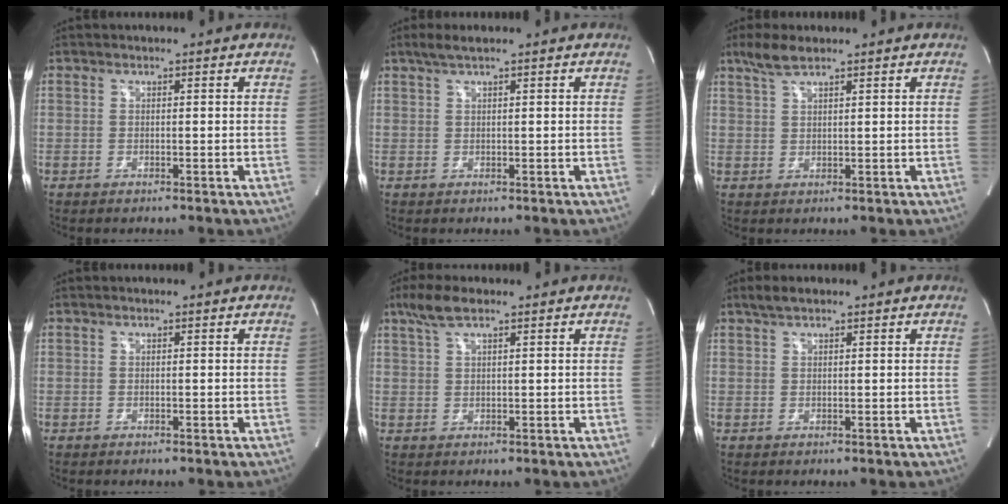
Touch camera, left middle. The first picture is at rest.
{"total": 2.2, "force": [1.6, 0.0, 1.6], "torque": [-0.040, 0.012, 0.032]}
{"total": 3.7, "force": [2.9, 0.6, 2.3], "torque": [-0.056, 0.010, 0.061]}
{"total": 0.0}
{"total": 4.5, "force": [3.1, 1.0, 3.1], "torque": [-0.072, 0.017, 0.062]}
{"total": 2.3, "force": [1.7, 0.7, 1.4], "torque": [-0.031, 0.015, 0.033]}